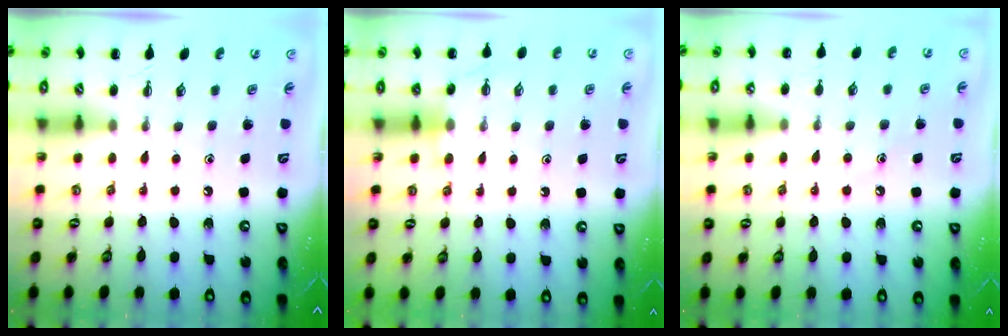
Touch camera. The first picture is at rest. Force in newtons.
{"total": 6.3, "press": 6.1, "slide": 1.3}
{"total": 6.3, "press": 6.1, "slide": 1.6}